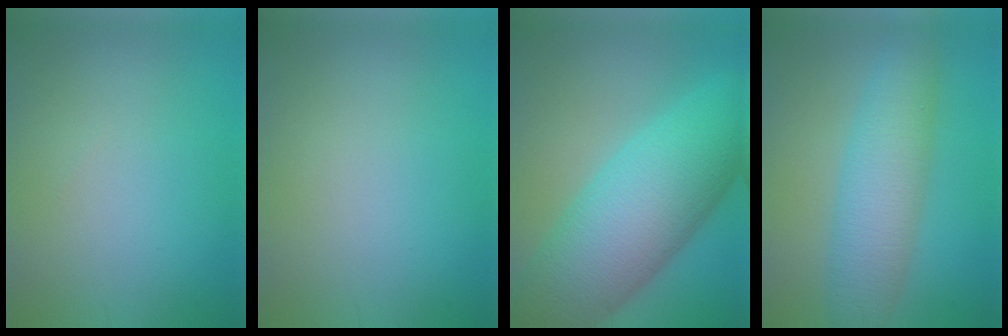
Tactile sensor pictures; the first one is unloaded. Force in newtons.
{"total": 0.0}
{"total": 12.8, "press": 12.8, "slide": 0.2}
{"total": 5.9, "press": 5.9, "slide": 0.1}